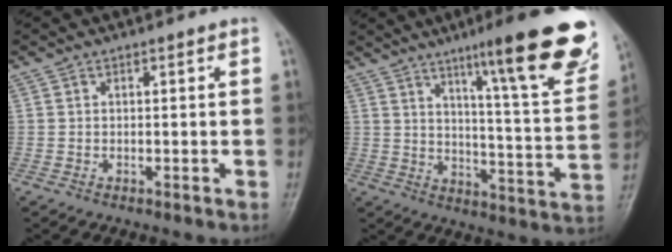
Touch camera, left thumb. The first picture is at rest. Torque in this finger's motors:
{"motor_torque": [0.89, 0.24, 1.64, -1.11, 0.22]}